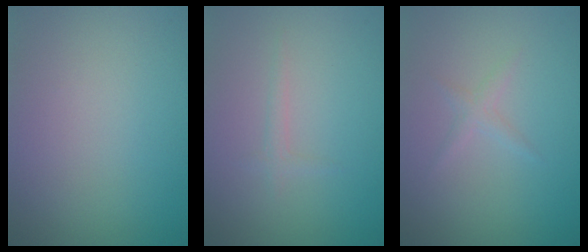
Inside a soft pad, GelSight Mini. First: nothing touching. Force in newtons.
{"total": 0.9, "press": 0.9, "slide": 0.1}
{"total": 1.0, "press": 1.0, "slide": 0.1}